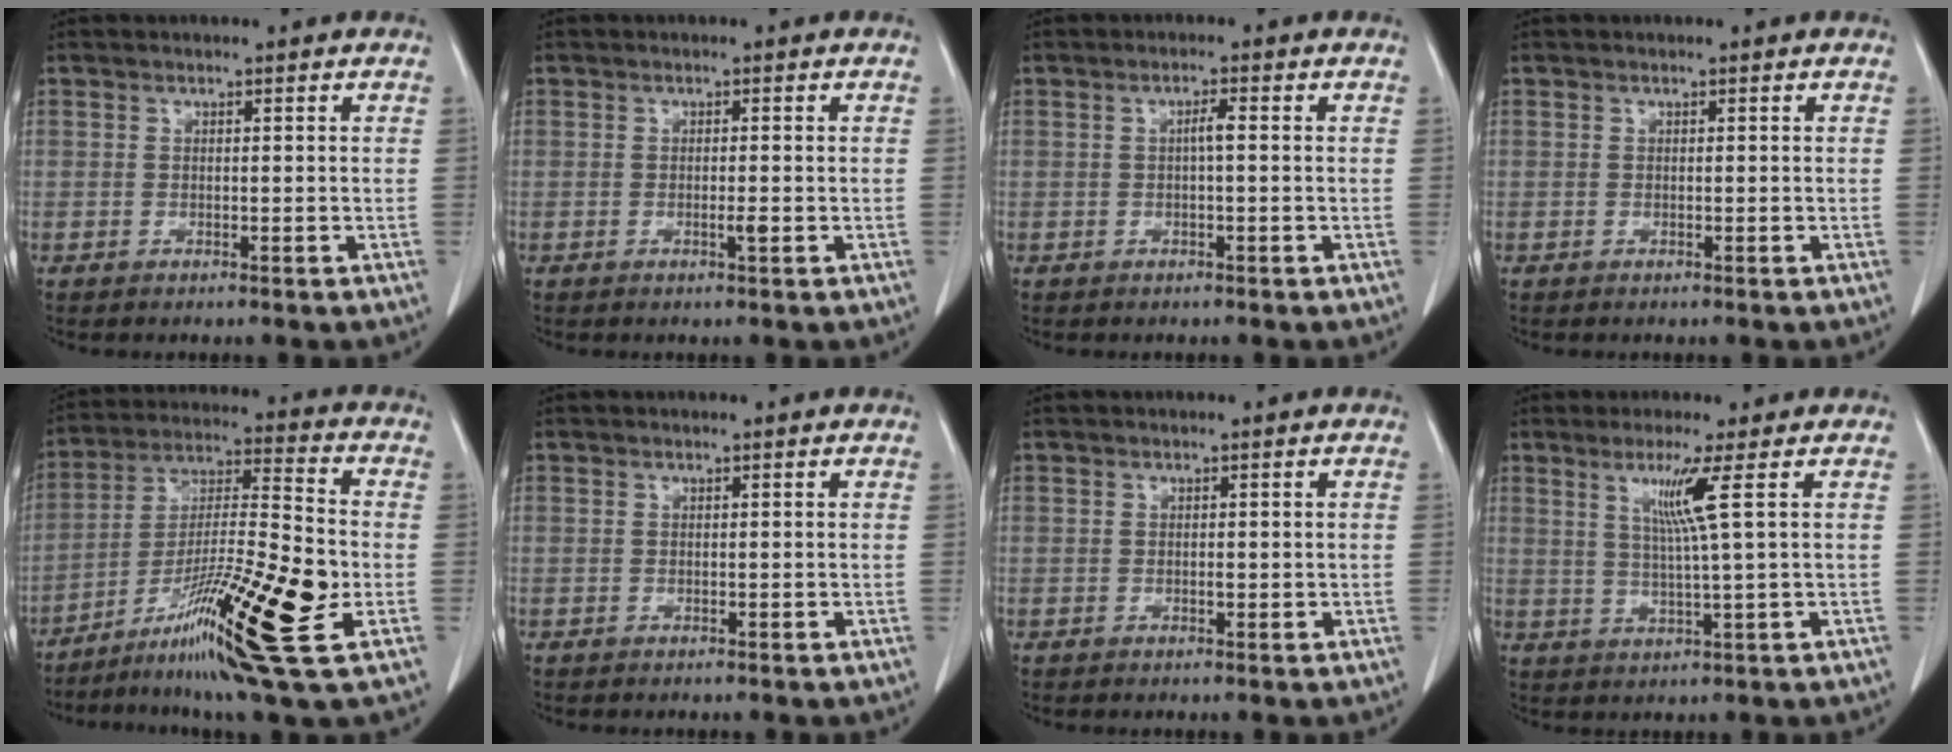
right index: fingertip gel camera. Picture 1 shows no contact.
{"total": 1.4, "force": [-0.3, 0.1, 1.3], "torque": [-0.022, -0.002, -0.006]}
{"total": 1.7, "force": [0.1, 0.1, 1.7], "torque": [-0.028, 0.004, -0.001]}
{"total": 0.0}
{"total": 19.4, "force": [-7.9, 0.7, 17.7], "torque": [-0.314, -0.026, -0.139]}
{"total": 0.0}
{"total": 0.9, "force": [-0.1, 0.4, 0.8], "torque": [-0.011, 0.000, -0.001]}
{"total": 5.4, "force": [2.1, -1.7, 4.7], "torque": [-0.093, -0.010, 0.043]}